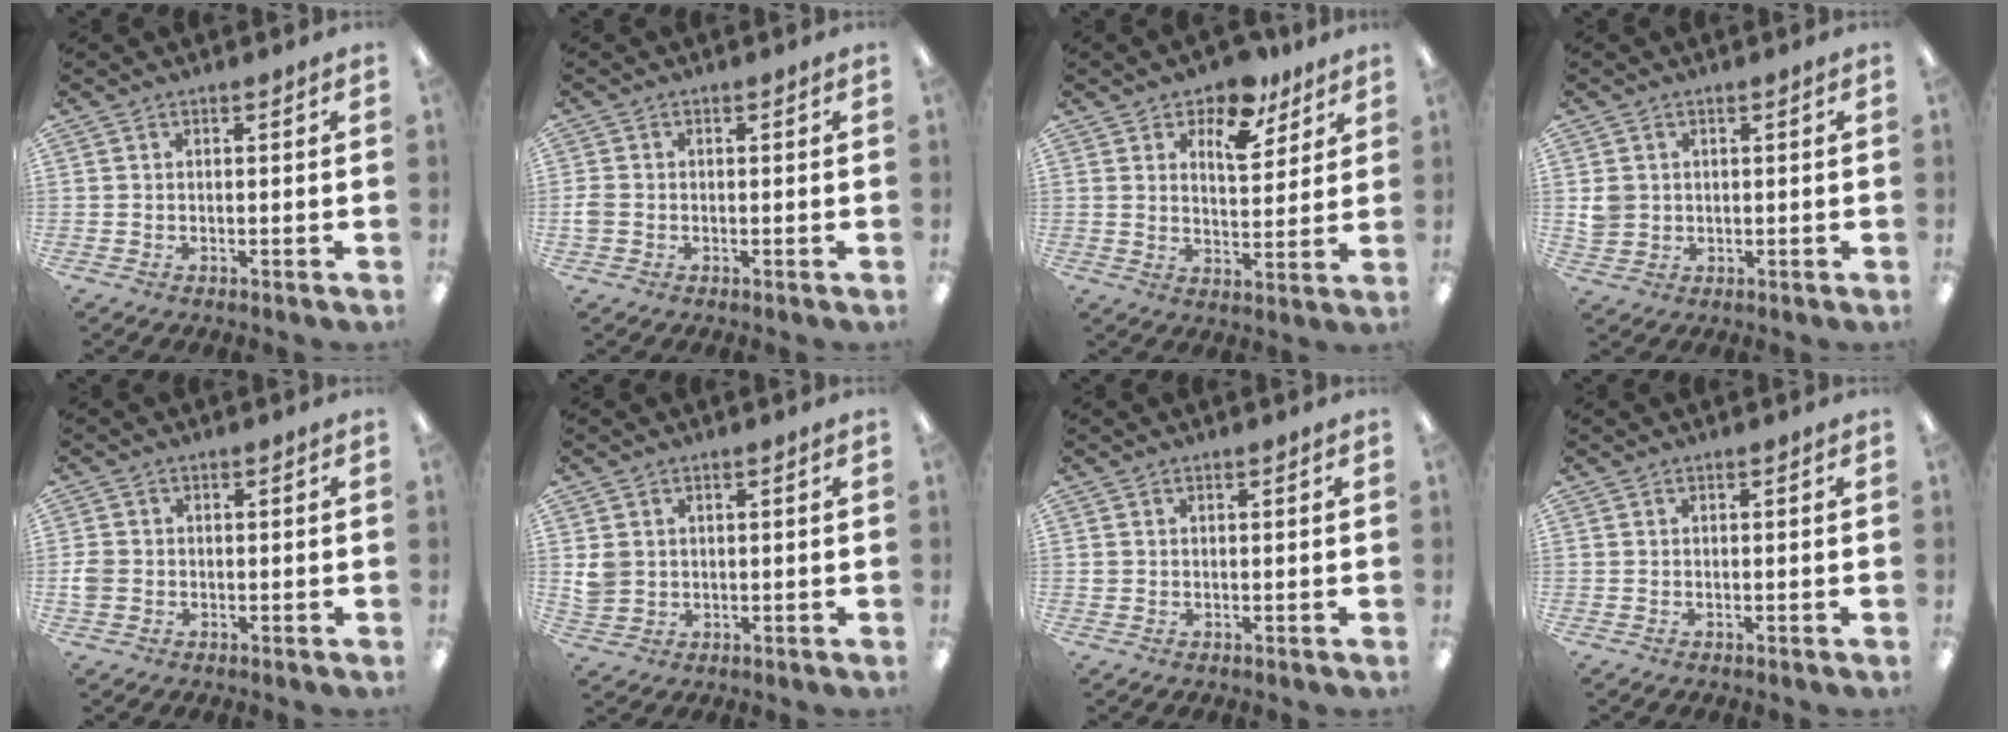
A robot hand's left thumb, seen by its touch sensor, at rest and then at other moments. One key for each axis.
{"total": 2.3, "fx": -0.4, "fy": 2.0, "fz": 1.2, "tx": -0.018, "ty": 0.005, "tz": -0.006}
{"total": 9.9, "fx": 7.1, "fy": 4.8, "fz": 5.0, "tx": -0.065, "ty": -0.038, "tz": 0.120}
{"total": 3.6, "fx": 0.9, "fy": 3.5, "fz": 0.6, "tx": -0.011, "ty": 0.004, "tz": 0.018}
{"total": 3.0, "fx": -0.3, "fy": 2.9, "fz": 1.0, "tx": -0.008, "ty": 0.002, "tz": -0.006}
{"total": 3.9, "fx": 1.3, "fy": 3.6, "fz": 0.7, "tx": -0.014, "ty": 0.003, "tz": 0.025}
{"total": 1.2, "fx": 0.5, "fy": 1.1, "fz": 0.1, "tx": -0.002, "ty": 0.004, "tz": 0.008}
{"total": 0.0}